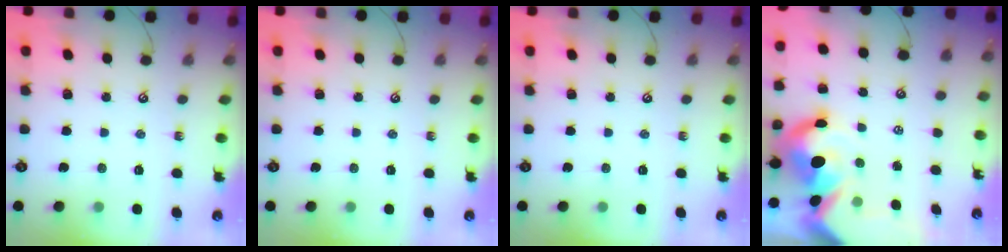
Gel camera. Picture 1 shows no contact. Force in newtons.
{"total": 0.0}
{"total": 0.0}
{"total": 13.7, "press": 13.6, "slide": 1.9}